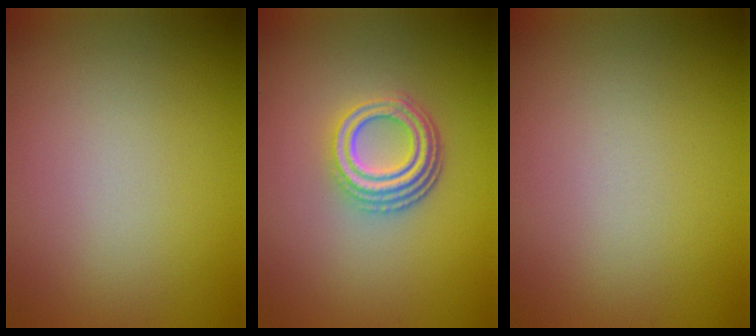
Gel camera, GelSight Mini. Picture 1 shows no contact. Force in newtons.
{"total": 4.2, "press": 3.2, "slide": 2.8}
{"total": 0.0}